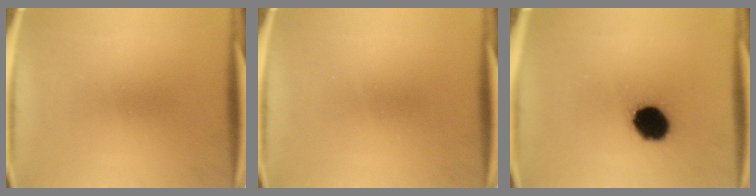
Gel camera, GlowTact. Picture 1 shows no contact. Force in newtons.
{"total": 0.0}
{"total": 12.3}